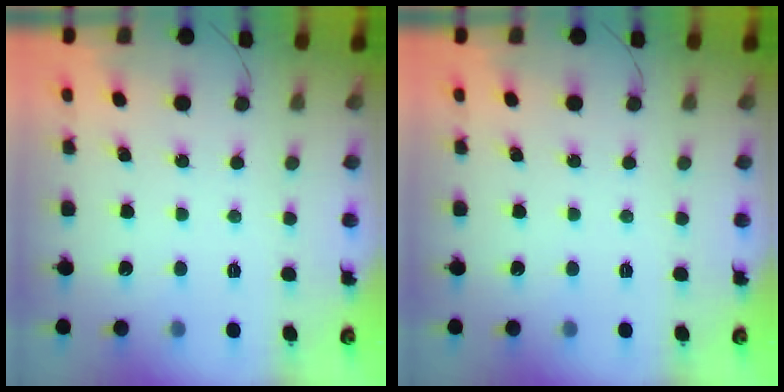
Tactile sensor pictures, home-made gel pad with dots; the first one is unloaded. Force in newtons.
{"total": 0.0}